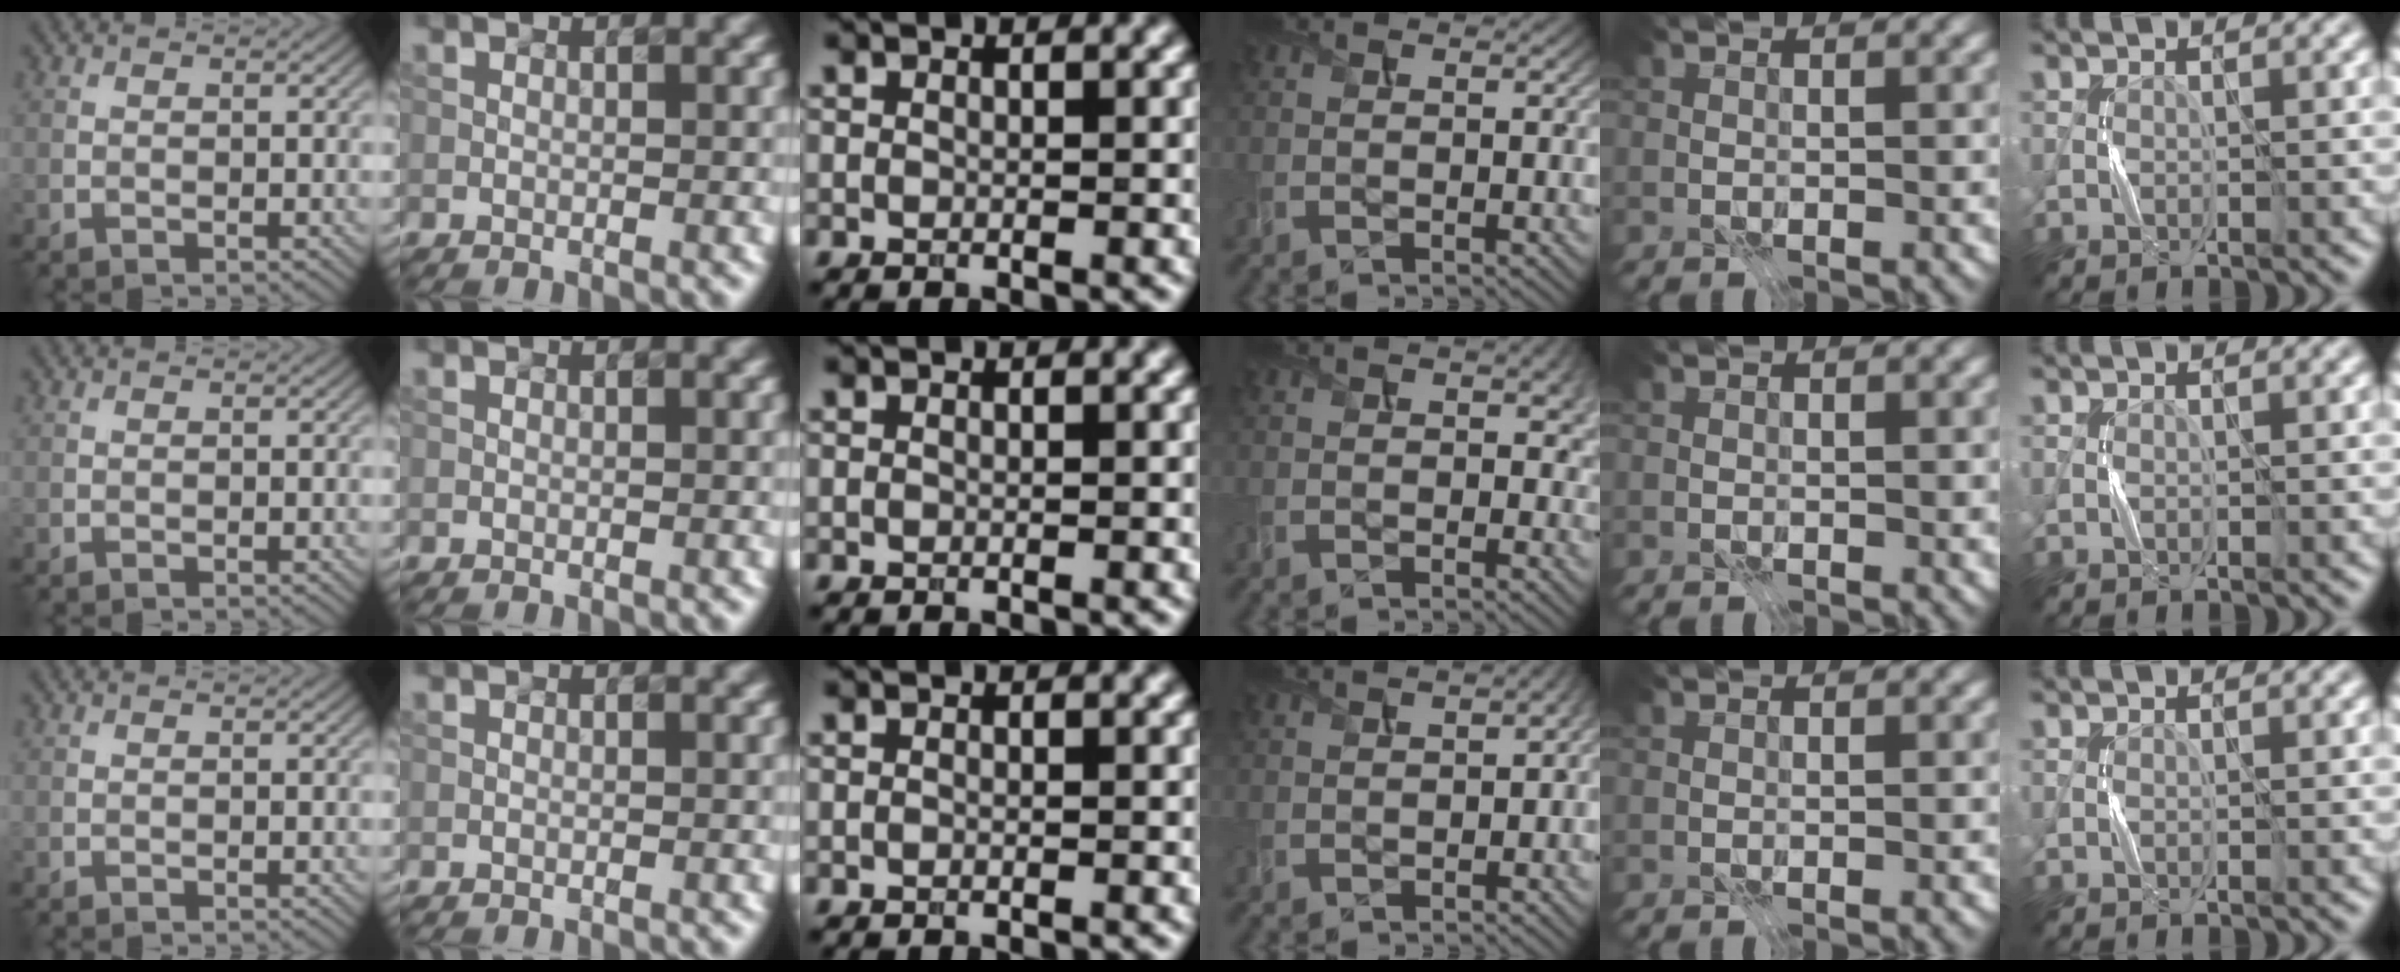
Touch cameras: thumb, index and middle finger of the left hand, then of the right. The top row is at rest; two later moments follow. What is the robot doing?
{"motion": "press", "object": "syringe"}